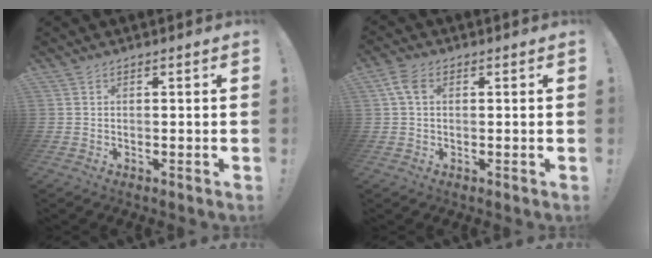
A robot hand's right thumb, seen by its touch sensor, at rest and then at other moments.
{"total": 4.6, "force": [1.2, 3.0, 3.3], "torque": [-0.072, 0.008, 0.024]}